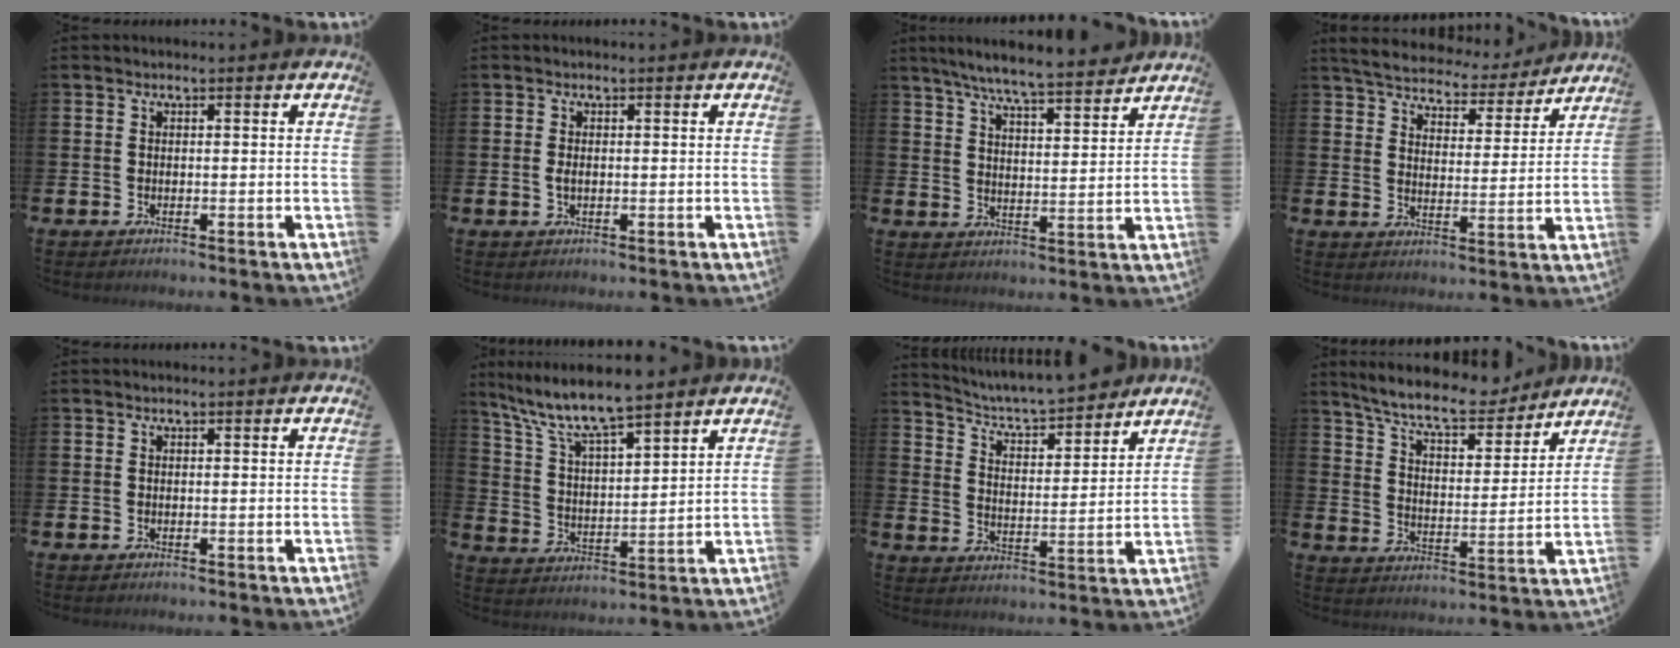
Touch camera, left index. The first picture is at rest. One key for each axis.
{"total": 1.0, "fx": -0.1, "fy": 0.5, "fz": 0.9, "tx": -0.018, "ty": 0.003, "tz": -0.003}
{"total": 7.3, "fx": 6.9, "fy": 0.1, "fz": 2.3, "tx": -0.064, "ty": -0.042, "tz": 0.120}
{"total": 6.0, "fx": 5.7, "fy": 1.3, "fz": 0.9, "tx": -0.044, "ty": -0.045, "tz": 0.097}
{"total": 0.0}
{"total": 8.7, "fx": 7.8, "fy": 1.1, "fz": 3.6, "tx": -0.103, "ty": -0.038, "tz": 0.139}
{"total": 6.3, "fx": 6.1, "fy": 0.6, "fz": 1.4, "tx": -0.060, "ty": -0.046, "tz": 0.105}
{"total": 8.8, "fx": 8.1, "fy": 1.6, "fz": 2.9, "tx": -0.077, "ty": -0.054, "tz": 0.141}